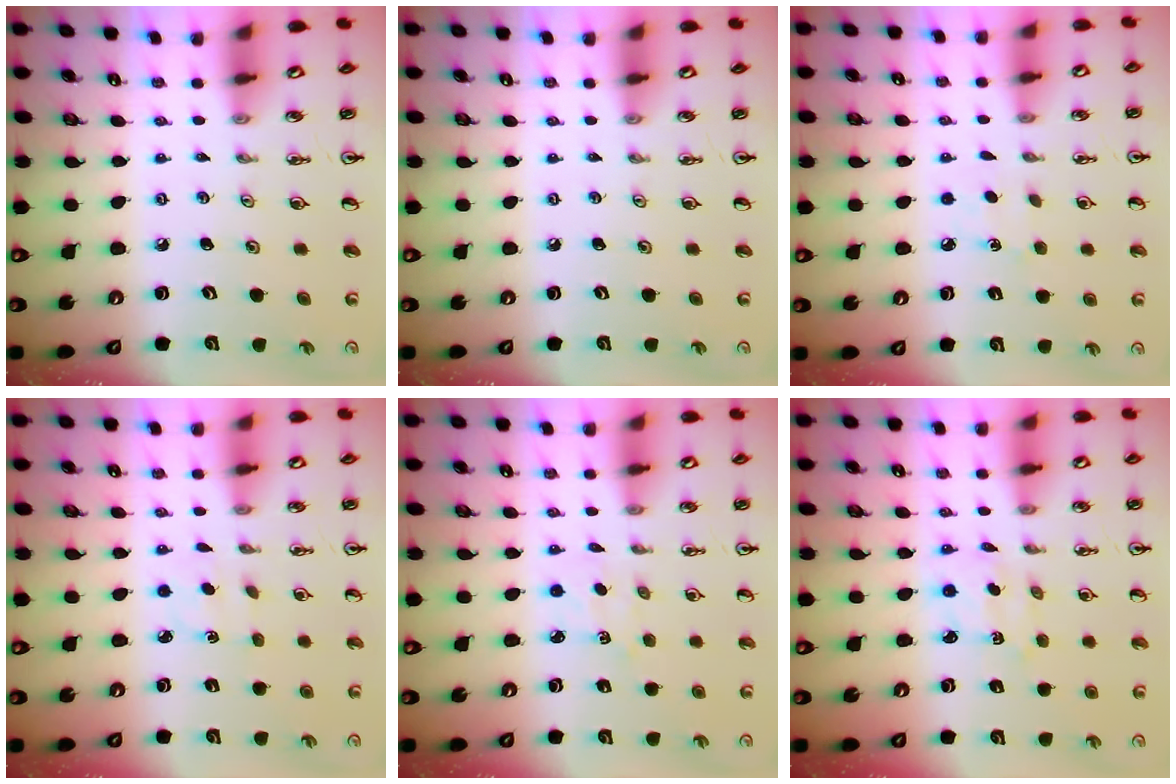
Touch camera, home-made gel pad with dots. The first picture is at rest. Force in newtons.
{"total": 0.0}
{"total": 3.9, "press": 3.8, "slide": 0.5}
{"total": 2.3, "press": 2.3, "slide": 0.3}
{"total": 2.3, "press": 2.3, "slide": 0.3}
{"total": 2.2, "press": 2.1, "slide": 0.5}